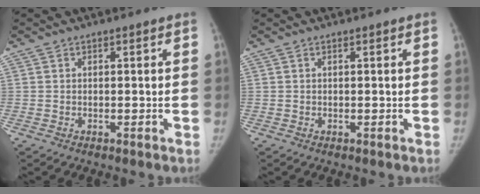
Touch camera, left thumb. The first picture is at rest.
{"total": 0.0}